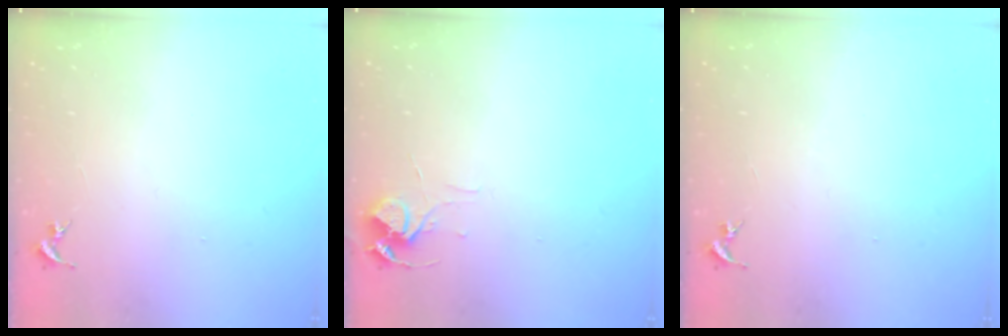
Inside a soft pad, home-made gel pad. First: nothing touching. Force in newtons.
{"total": 7.1, "press": 7.1, "slide": 0.5}
{"total": 0.0}